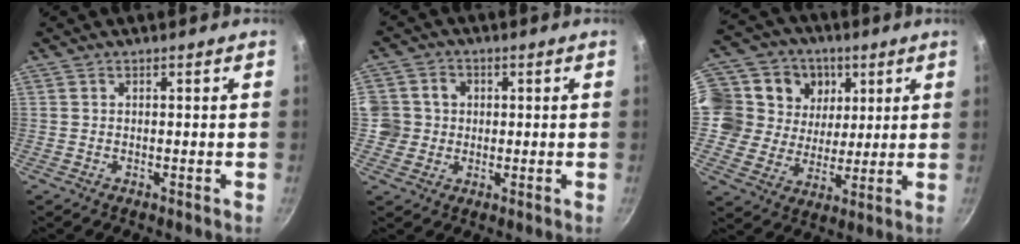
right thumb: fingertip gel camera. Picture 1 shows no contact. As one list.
[{"total": 6.0, "force": [0.2, 5.8, 1.5], "torque": [0.010, 0.008, -0.004]}, {"total": 16.7, "force": [5.4, 14.0, 7.3], "torque": [-0.109, -0.011, 0.089]}]